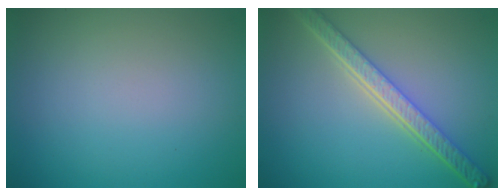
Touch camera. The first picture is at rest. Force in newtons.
{"total": 5.4, "press": 4.1, "slide": 3.4}